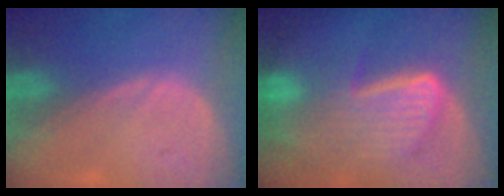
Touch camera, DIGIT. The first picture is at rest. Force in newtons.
{"total": 9.1, "press": 7.9, "slide": 4.3}